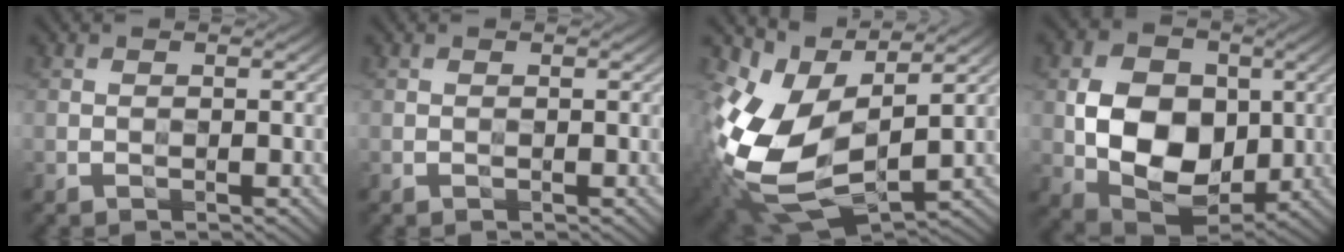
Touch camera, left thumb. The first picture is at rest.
{"total": 0.0}
{"total": 14.2, "force": [2.1, 8.9, 10.9], "torque": [-0.271, -0.021, 0.047]}
{"total": 11.9, "force": [-0.1, 8.7, 8.1], "torque": [-0.156, -0.006, -0.001]}